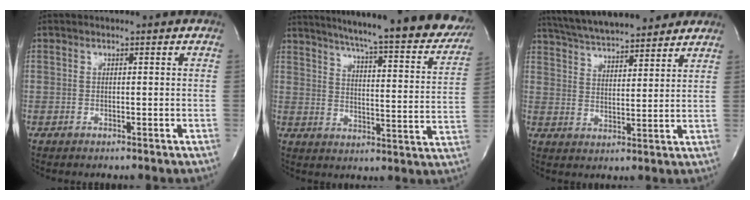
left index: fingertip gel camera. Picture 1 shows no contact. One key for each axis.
{"total": 29.1, "fx": 25.0, "fy": 3.2, "fz": 14.5, "tx": -0.213, "ty": -0.072, "tz": 0.300}
{"total": 16.8, "fx": 14.8, "fy": 2.9, "fz": 7.3, "tx": -0.127, "ty": 0.029, "tz": 0.226}